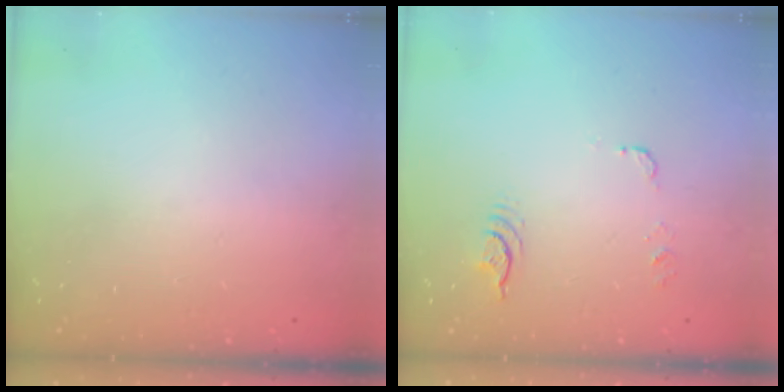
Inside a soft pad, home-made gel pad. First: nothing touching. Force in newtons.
{"total": 14.8, "press": 7.2, "slide": 12.9}